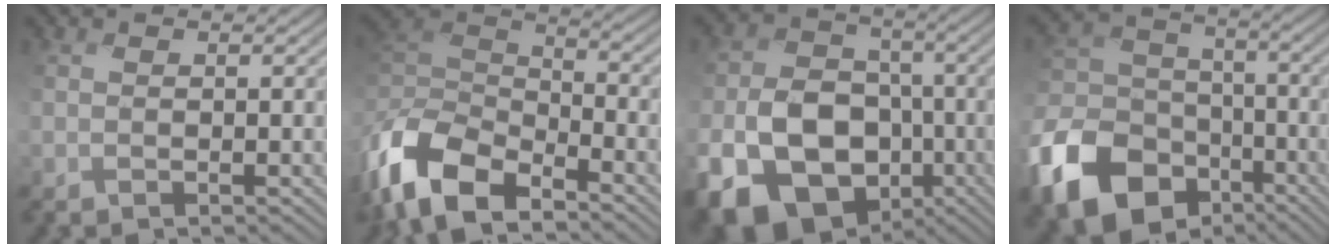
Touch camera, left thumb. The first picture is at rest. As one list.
[{"total": 12.9, "force": [-7.8, 6.3, 8.2], "torque": [-0.195, -0.010, -0.162]}, {"total": 17.1, "force": [-6.6, 13.3, 8.5], "torque": [-0.197, -0.050, -0.131]}, {"total": 17.0, "force": [-8.5, 12.3, 8.1], "torque": [-0.249, -0.042, -0.156]}]